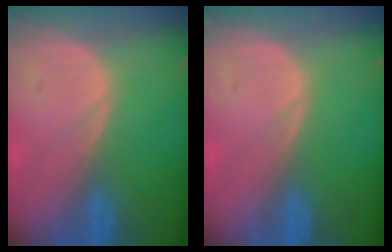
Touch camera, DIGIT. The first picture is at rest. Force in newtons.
{"total": 0.0}